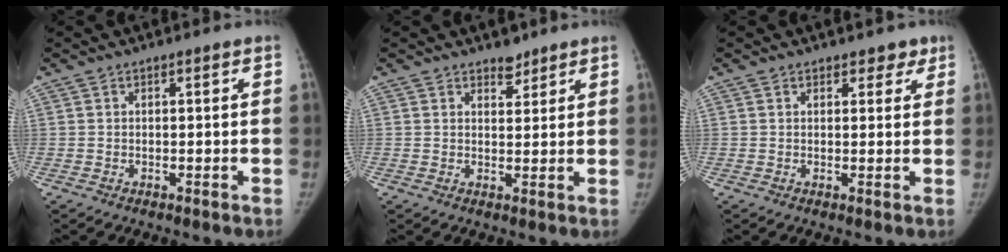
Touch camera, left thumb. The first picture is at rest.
{"total": 2.8, "force": [2.3, 1.5, 0.7], "torque": [0.006, -0.016, 0.034]}
{"total": 2.9, "force": [2.0, 1.8, 1.0], "torque": [0.016, -0.008, 0.022]}